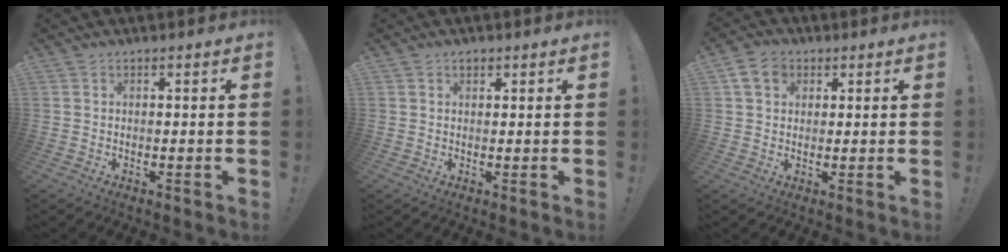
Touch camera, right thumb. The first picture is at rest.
{"total": 1.2, "force": [0.7, 0.7, 0.5], "torque": [-0.005, -0.002, 0.013]}
{"total": 6.5, "force": [2.8, 4.9, 3.1], "torque": [-0.048, 0.000, 0.055]}